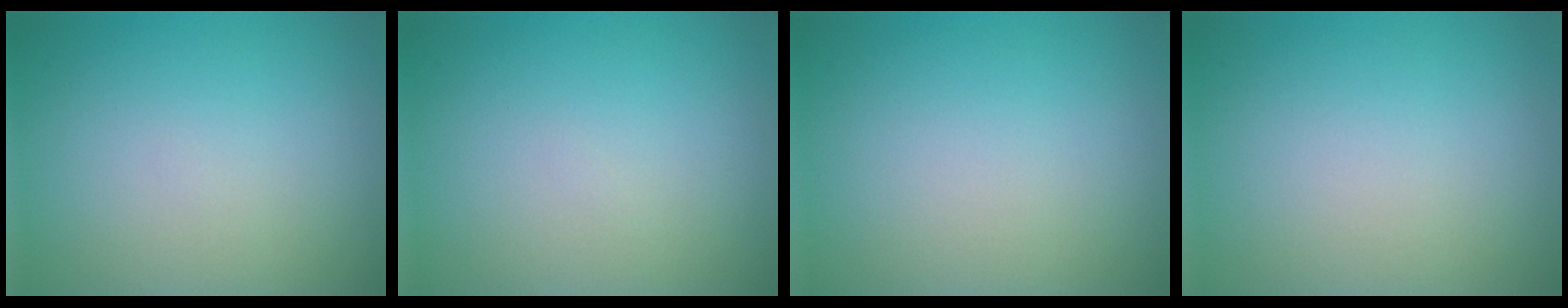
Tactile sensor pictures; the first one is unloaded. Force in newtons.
{"total": 0.0}
{"total": 0.0}
{"total": 0.0}